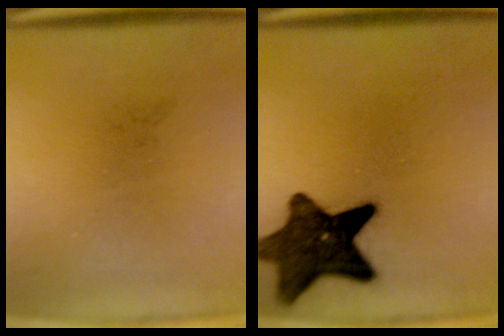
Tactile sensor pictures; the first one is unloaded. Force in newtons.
{"total": 12.8}